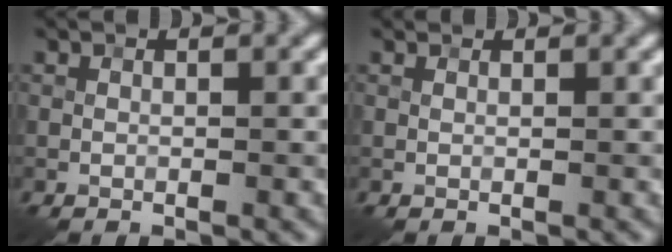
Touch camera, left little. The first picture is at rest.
{"total": 0.8, "force": [0.8, 0.1, 0.2], "torque": [-0.008, -0.002, 0.007]}